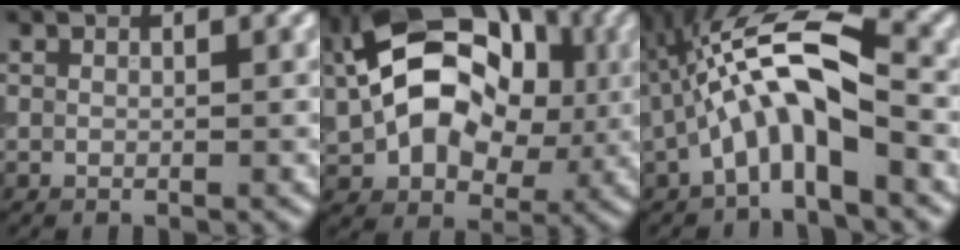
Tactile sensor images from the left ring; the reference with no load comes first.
{"total": 14.1, "force": [2.5, 9.8, 9.8], "torque": [-0.158, 0.011, 0.034]}
{"total": 8.4, "force": [-1.7, 2.4, 7.8], "torque": [-0.150, 0.026, -0.038]}